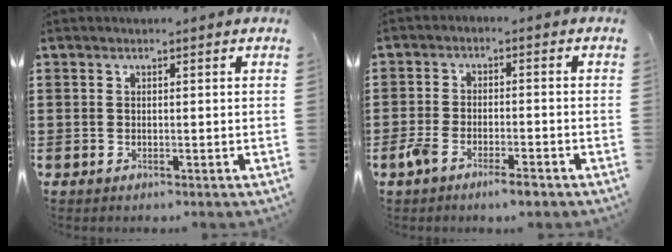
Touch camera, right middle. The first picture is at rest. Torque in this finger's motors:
{"motor_torque": [0.40, -0.21, 0.22, 0.08]}